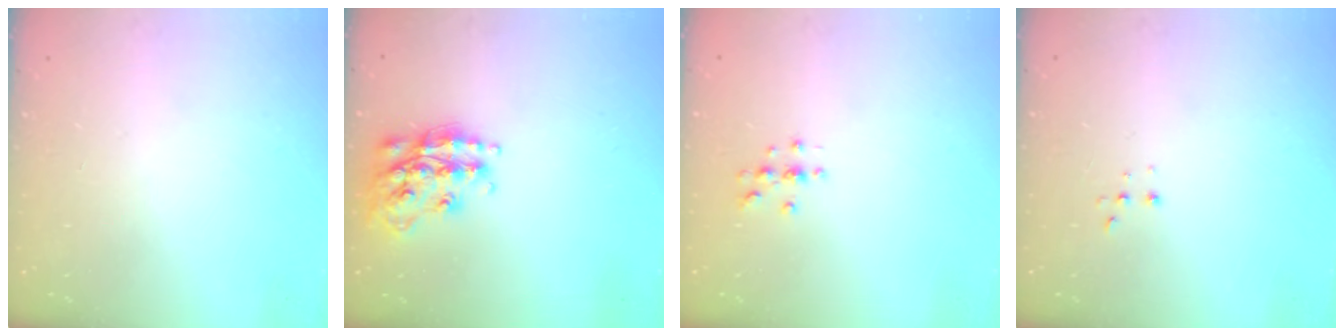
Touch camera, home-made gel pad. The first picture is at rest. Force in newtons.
{"total": 18.8, "press": 18.7, "slide": 1.2}
{"total": 3.4, "press": 3.4, "slide": 0.4}
{"total": 2.2, "press": 2.2, "slide": 0.5}